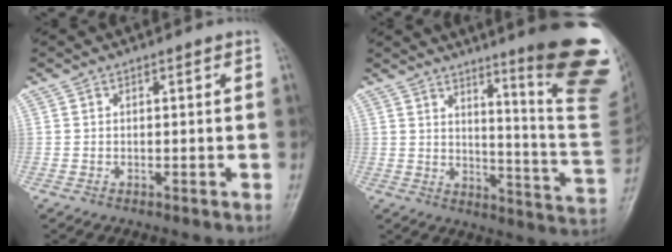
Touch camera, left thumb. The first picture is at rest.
{"total": 23.5, "force": [12.6, 3.2, 19.5], "torque": [-0.202, -0.075, 0.168]}